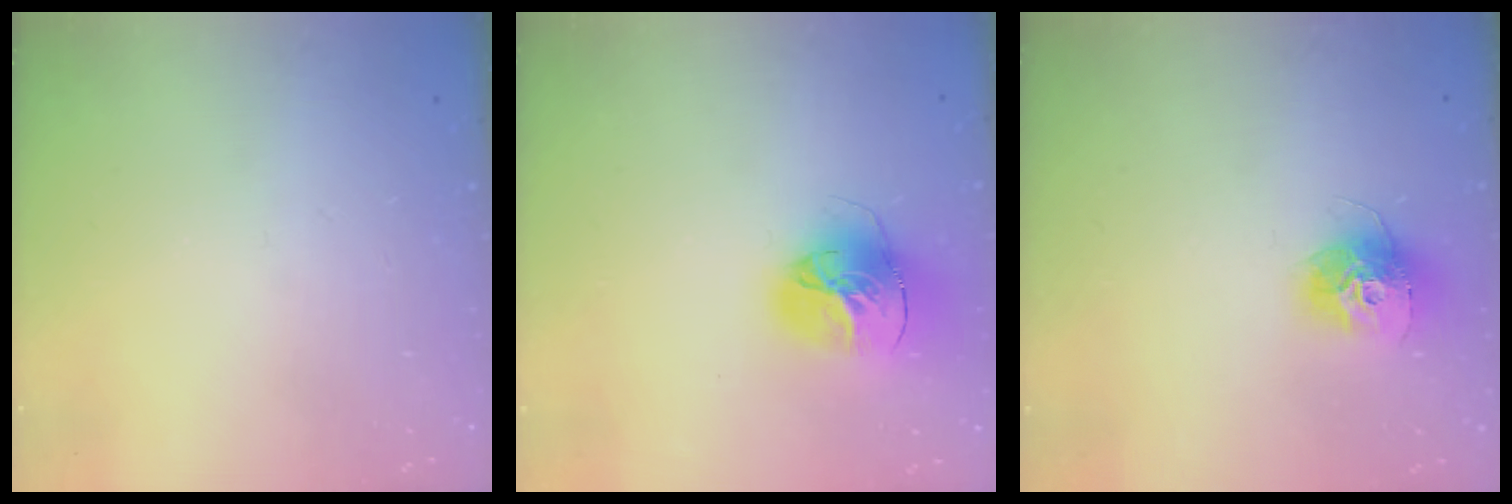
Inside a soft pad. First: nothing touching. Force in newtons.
{"total": 16.4, "press": 16.4, "slide": 1.6}
{"total": 12.6, "press": 12.6, "slide": 1.1}